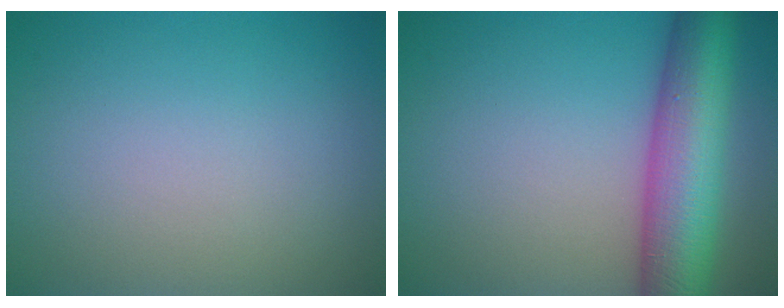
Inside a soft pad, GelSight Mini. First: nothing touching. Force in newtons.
{"total": 10.0, "press": 10.0, "slide": 0.4}